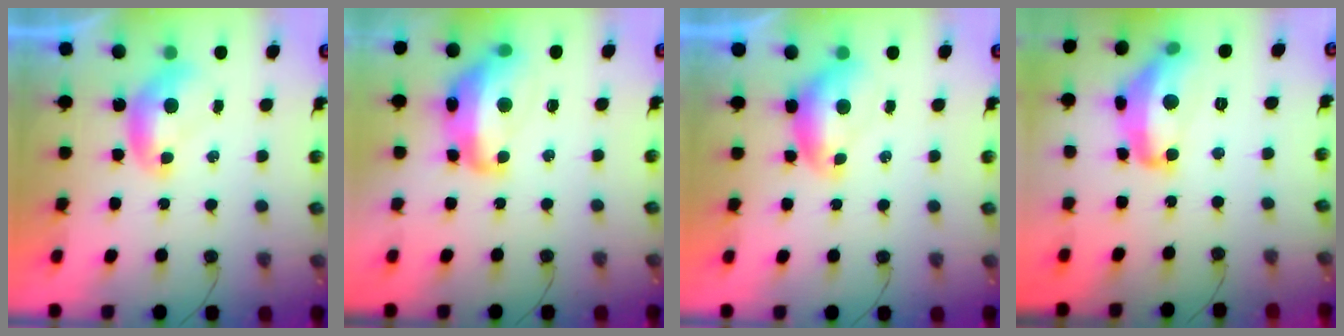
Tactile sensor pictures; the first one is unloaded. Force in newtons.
{"total": 7.9, "press": 7.9, "slide": 1.1}
{"total": 0.6, "press": 0.6, "slide": 0.2}
{"total": 13.0, "press": 12.9, "slide": 0.9}